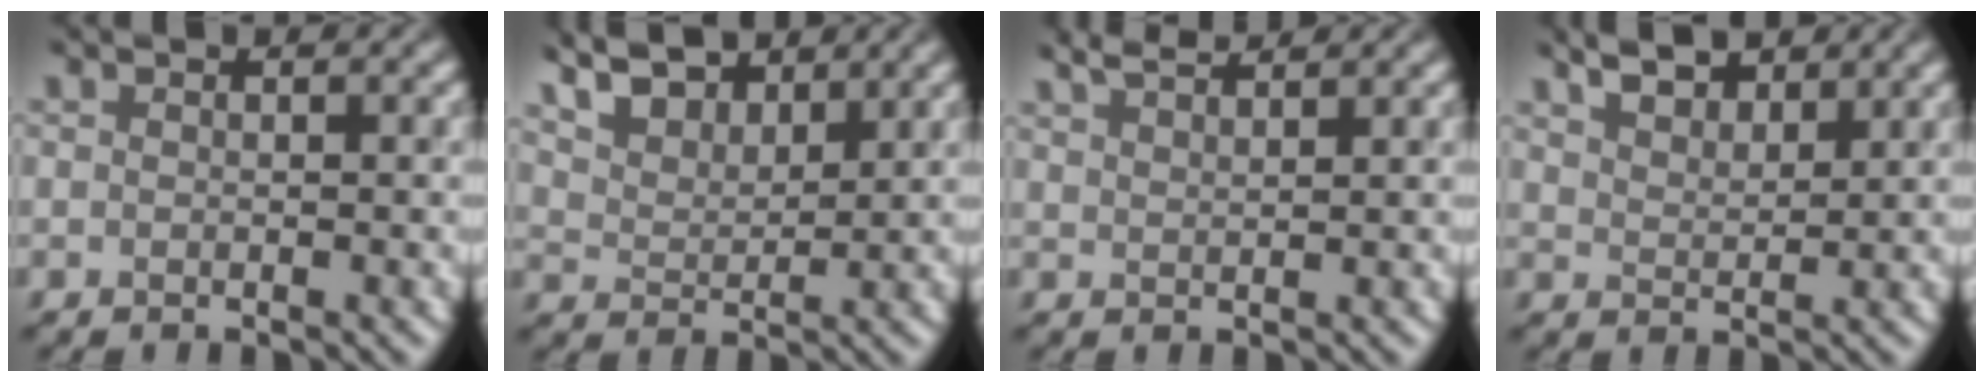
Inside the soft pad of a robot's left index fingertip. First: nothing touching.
{"total": 6.2, "force": [5.3, 2.3, 2.2], "torque": [-0.060, 0.015, 0.087]}
{"total": 2.9, "force": [2.7, 0.3, 0.9], "torque": [-0.004, 0.010, 0.044]}
{"total": 3.7, "force": [3.4, 1.0, 1.1], "torque": [-0.016, 0.005, 0.058]}